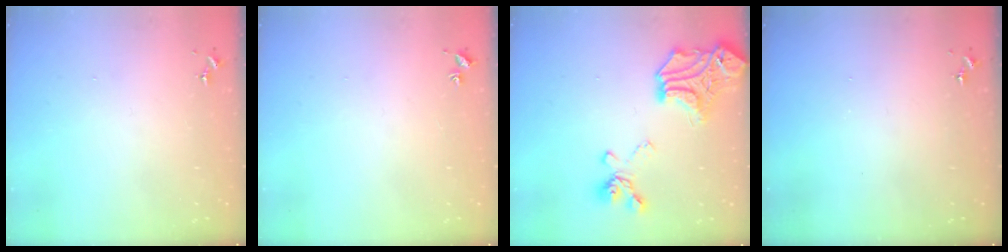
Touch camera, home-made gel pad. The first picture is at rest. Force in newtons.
{"total": 2.0, "press": 2.0, "slide": 0.2}
{"total": 19.7, "press": 19.7, "slide": 1.0}
{"total": 0.0}